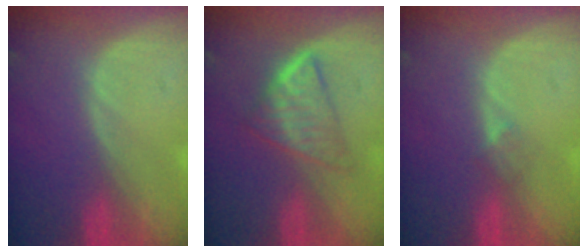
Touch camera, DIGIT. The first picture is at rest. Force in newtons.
{"total": 6.1, "press": 5.4, "slide": 2.9}
{"total": 1.5, "press": 1.2, "slide": 1.0}